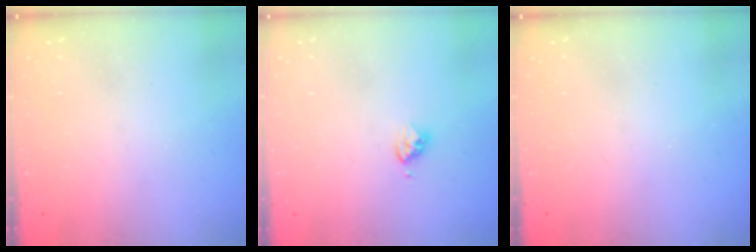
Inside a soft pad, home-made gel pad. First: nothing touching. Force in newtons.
{"total": 3.6, "press": 3.5, "slide": 0.7}
{"total": 0.0}